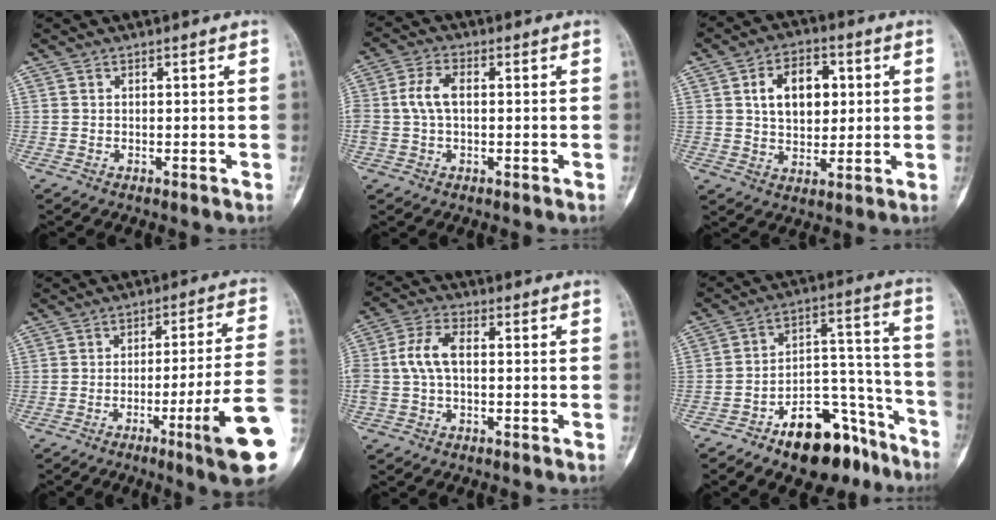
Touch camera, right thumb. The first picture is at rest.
{"total": 5.7, "force": [0.4, 3.2, 4.7], "torque": [-0.107, 0.014, 0.004]}
{"total": 10.9, "force": [2.6, 7.2, 7.8], "torque": [-0.095, -0.001, 0.042]}
{"total": 14.9, "force": [-5.6, 0.0, 13.8], "torque": [-0.192, 0.014, -0.083]}
{"total": 7.2, "force": [0.2, 4.0, 6.0], "torque": [-0.136, 0.021, -0.002]}
{"total": 17.3, "force": [-11.4, 8.6, 9.9], "torque": [-0.104, 0.109, -0.173]}